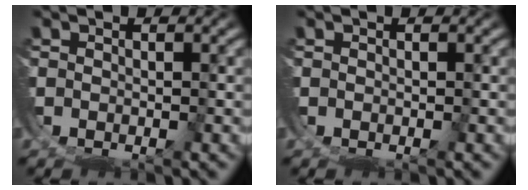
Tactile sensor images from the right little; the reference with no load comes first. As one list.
[{"total": 0.0}]